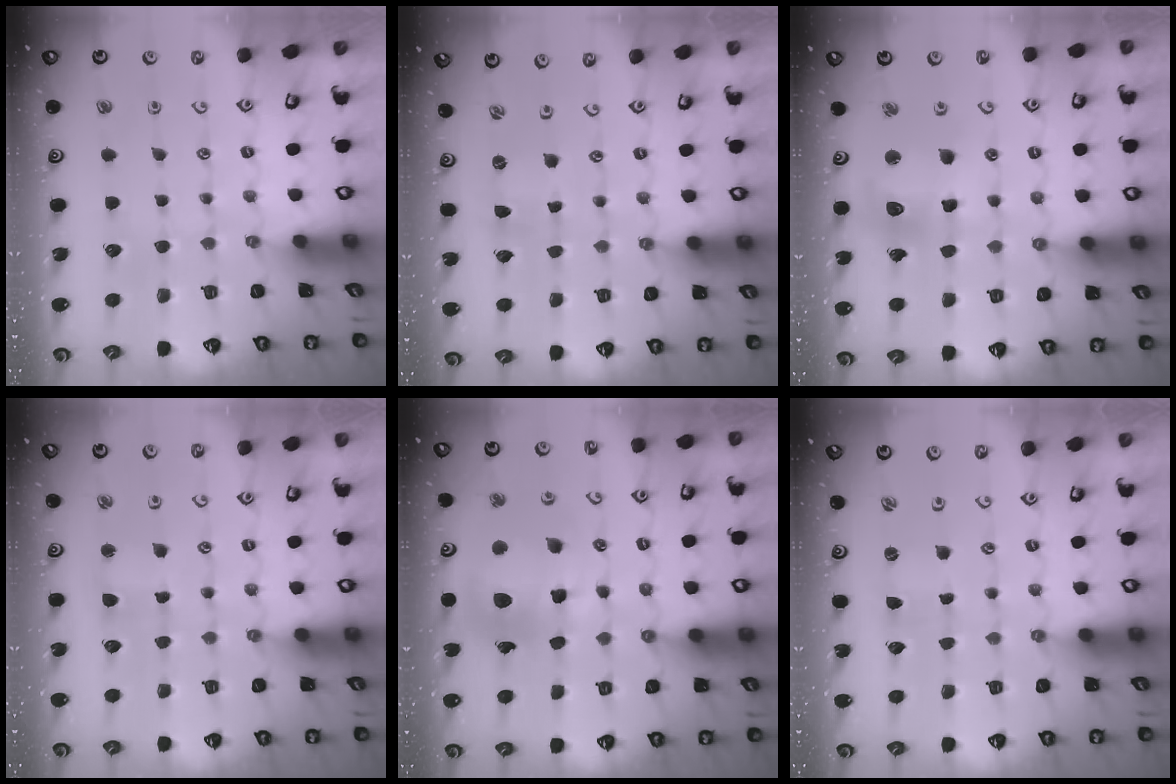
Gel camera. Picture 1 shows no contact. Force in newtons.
{"total": 0.0}
{"total": 11.9, "press": 11.6, "slide": 2.6}
{"total": 2.5, "press": 2.4, "slide": 0.4}
{"total": 15.1, "press": 15.0, "slide": 1.9}
{"total": 0.0}